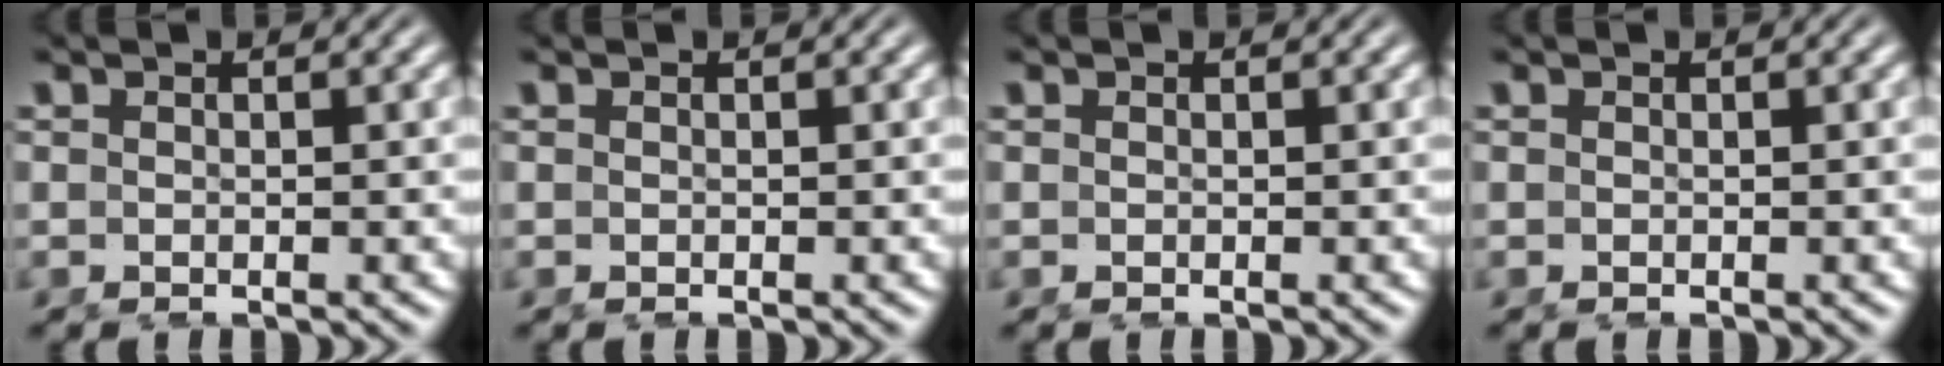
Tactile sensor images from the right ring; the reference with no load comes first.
{"total": 0.0}
{"total": 0.0}
{"total": 0.0}